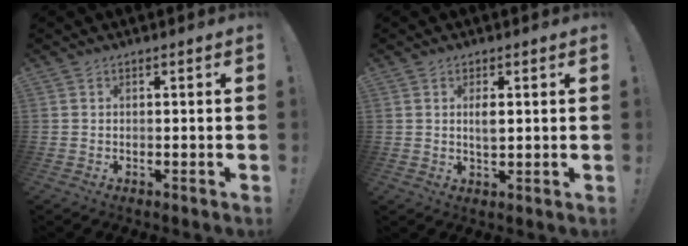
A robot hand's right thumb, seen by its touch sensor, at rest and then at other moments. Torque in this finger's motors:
{"motor_torque": [2.33, 2.60, 0.44, -0.54, 0.42]}